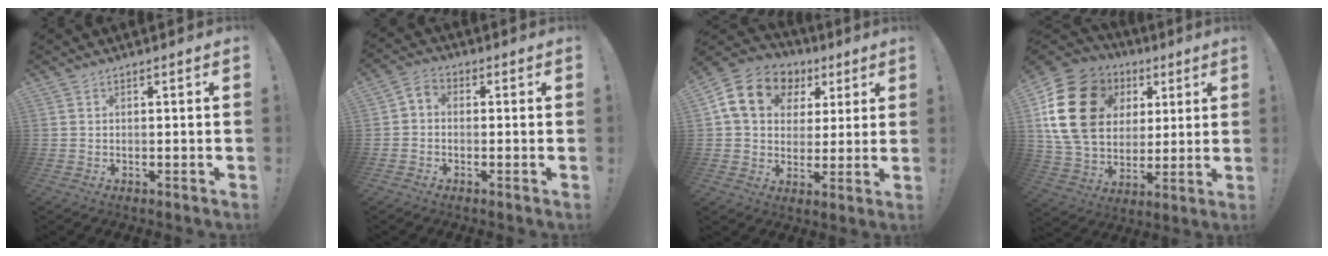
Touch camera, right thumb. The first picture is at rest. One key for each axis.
{"total": 2.9, "fx": -1.6, "fy": 1.7, "fz": 1.8, "tx": -0.040, "ty": 0.009, "tz": -0.028}
{"total": 15.4, "fx": 6.0, "fy": 11.9, "fz": 7.8, "tx": -0.122, "ty": -0.012, "tz": 0.122}
{"total": 22.9, "fx": 6.3, "fy": 17.2, "fz": 13.8, "tx": -0.240, "ty": -0.011, "tz": 0.136}